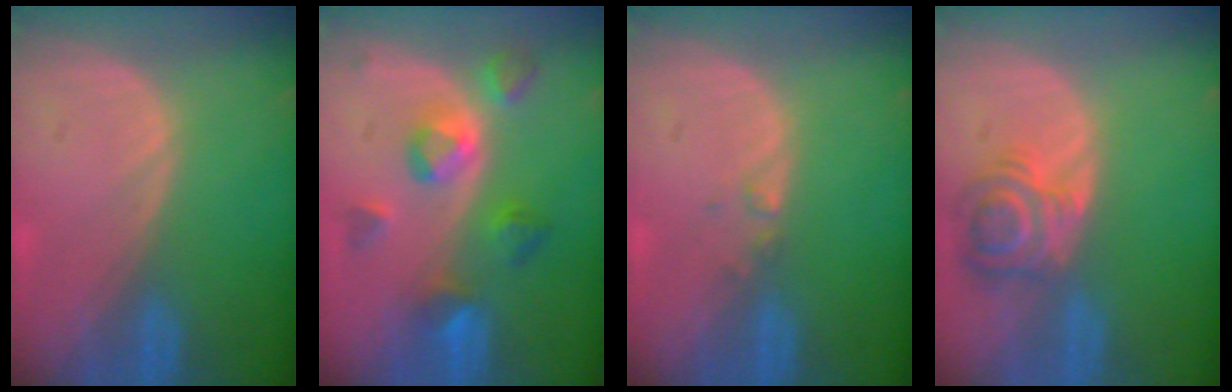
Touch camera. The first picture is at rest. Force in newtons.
{"total": 7.4, "press": 6.9, "slide": 2.8}
{"total": 0.9, "press": 0.9, "slide": 0.1}
{"total": 5.6, "press": 5.6, "slide": 0.5}